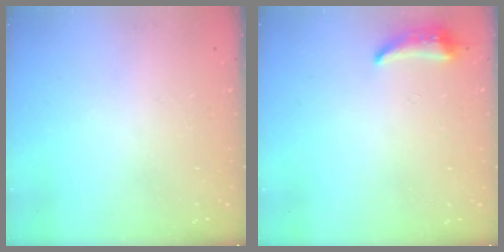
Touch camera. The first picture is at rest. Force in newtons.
{"total": 6.4, "press": 6.4, "slide": 0.8}